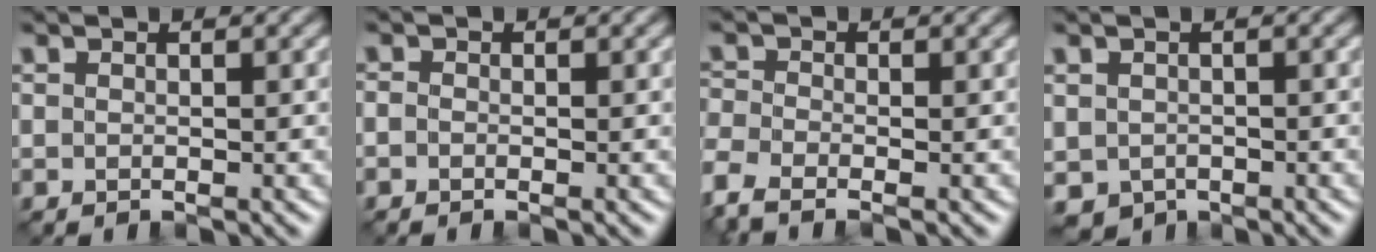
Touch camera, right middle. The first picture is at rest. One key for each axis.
{"total": 0.6, "fx": -0.4, "fy": 0.4, "fz": 0.3, "tx": -0.007, "ty": 0.001, "tz": -0.011}
{"total": 3.3, "fx": -2.3, "fy": 1.2, "fz": 2.0, "tx": -0.061, "ty": -0.007, "tz": -0.065}
{"total": 2.6, "fx": -1.2, "fy": 2.0, "fz": 1.1, "tx": -0.031, "ty": -0.007, "tz": -0.025}